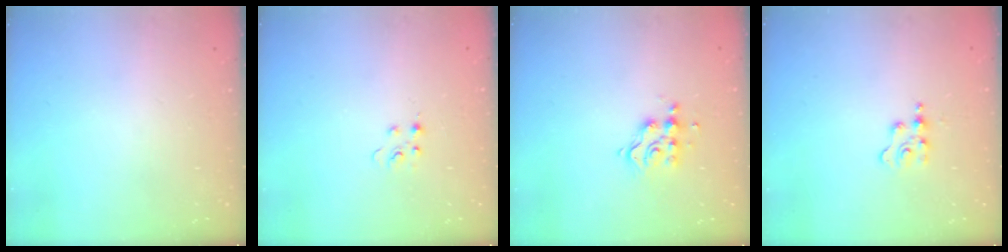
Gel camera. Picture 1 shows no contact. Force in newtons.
{"total": 3.8, "press": 3.7, "slide": 0.4}
{"total": 7.1, "press": 7.1, "slide": 0.5}
{"total": 3.7, "press": 3.7, "slide": 0.5}